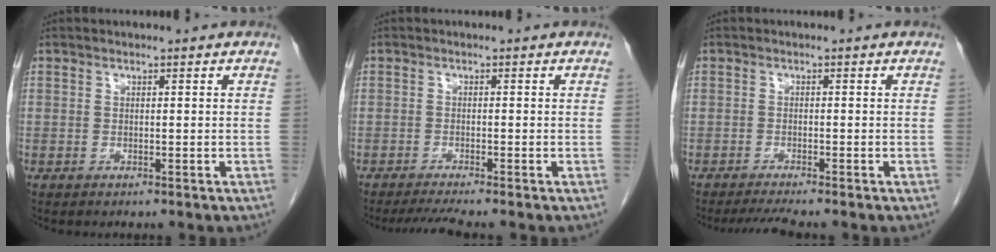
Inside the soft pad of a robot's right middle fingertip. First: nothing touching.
{"total": 3.5, "force": [-3.0, -0.7, 1.6], "torque": [-0.030, -0.013, -0.054]}
{"total": 3.3, "force": [-2.9, -0.7, 1.4], "torque": [-0.027, -0.012, -0.052]}